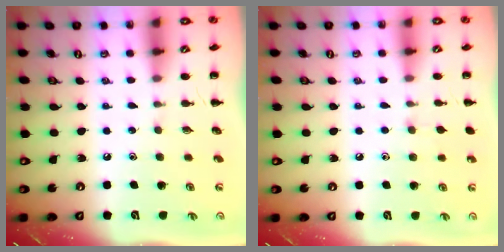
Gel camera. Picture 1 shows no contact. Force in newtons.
{"total": 4.4, "press": 4.0, "slide": 1.7}